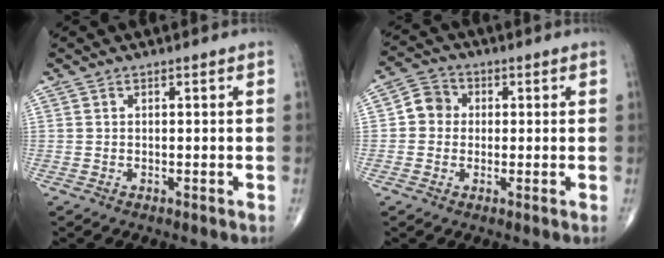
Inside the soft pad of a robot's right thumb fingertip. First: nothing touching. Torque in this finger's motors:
{"motor_torque": [0.00, 0.01, 0.12, -0.01, 0.11]}